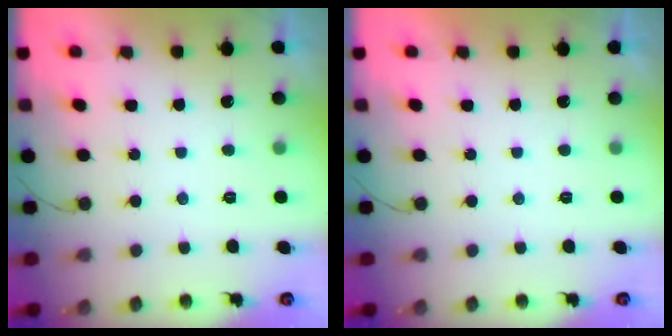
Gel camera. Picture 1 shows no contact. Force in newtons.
{"total": 1.7, "press": 1.7, "slide": 0.0}